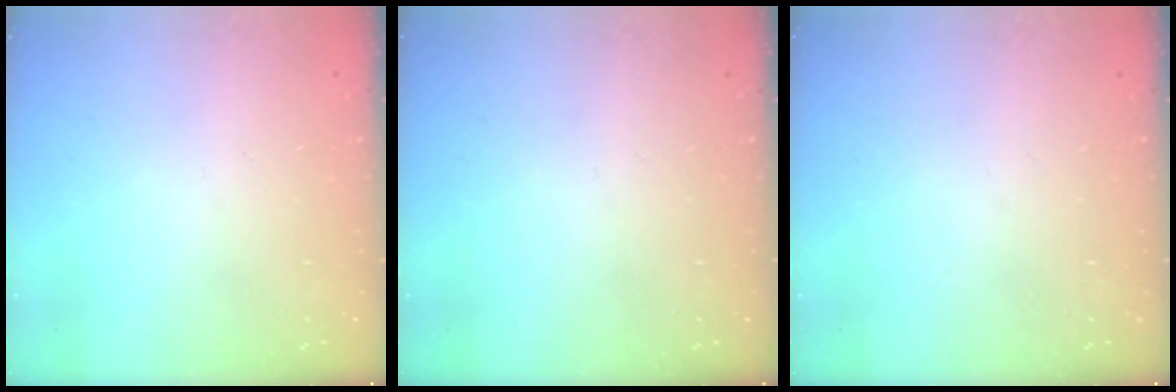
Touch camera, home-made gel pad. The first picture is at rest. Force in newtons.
{"total": 0.0}
{"total": 0.0}